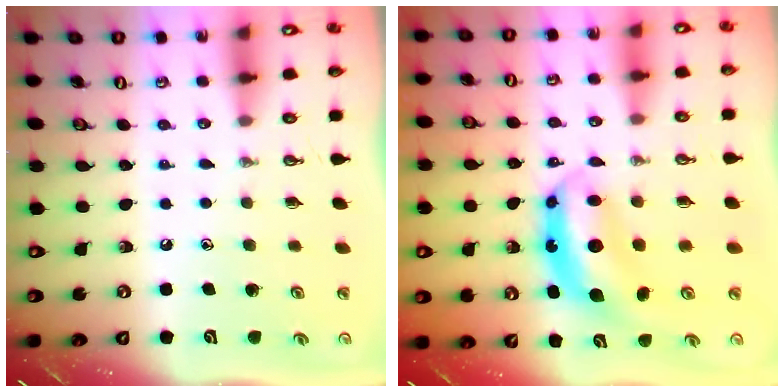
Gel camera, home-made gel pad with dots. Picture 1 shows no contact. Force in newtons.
{"total": 7.0, "press": 7.0, "slide": 0.8}